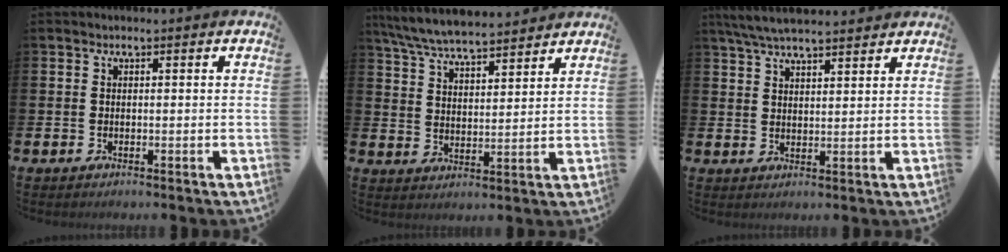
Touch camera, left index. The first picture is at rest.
{"total": 6.7, "force": [6.4, 0.6, 1.6], "torque": [-0.061, -0.034, 0.117]}
{"total": 5.5, "force": [5.2, 0.7, 1.8], "torque": [-0.056, -0.012, 0.097]}